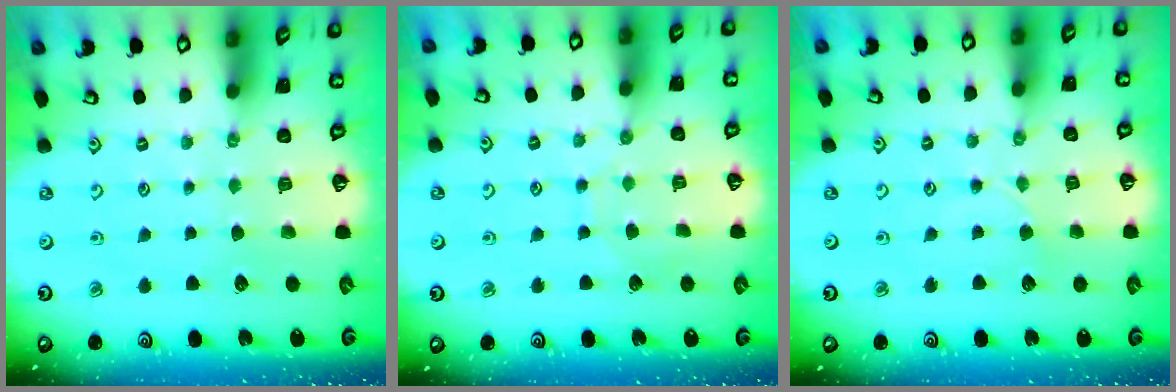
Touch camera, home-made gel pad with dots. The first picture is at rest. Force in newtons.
{"total": 5.1, "press": 5.1, "slide": 0.4}
{"total": 2.2, "press": 2.2, "slide": 0.3}